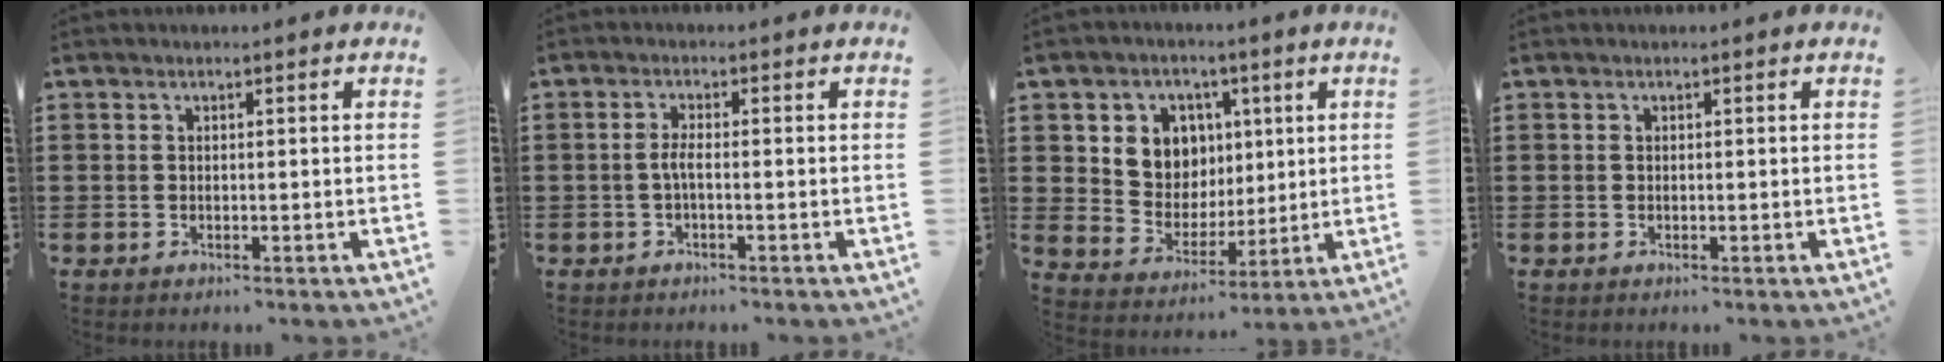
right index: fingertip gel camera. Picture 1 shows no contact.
{"total": 2.1, "force": [-0.7, 0.3, 2.0], "torque": [-0.053, -0.005, -0.018]}
{"total": 7.7, "force": [2.6, 7.1, 1.7], "torque": [-0.061, -0.007, 0.046]}
{"total": 0.0}